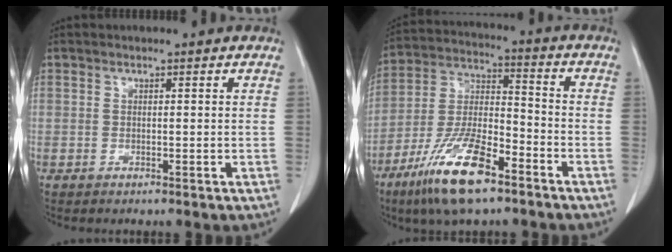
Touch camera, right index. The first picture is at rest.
{"total": 14.7, "force": [-9.2, 3.9, 10.8], "torque": [-0.221, -0.015, -0.168]}